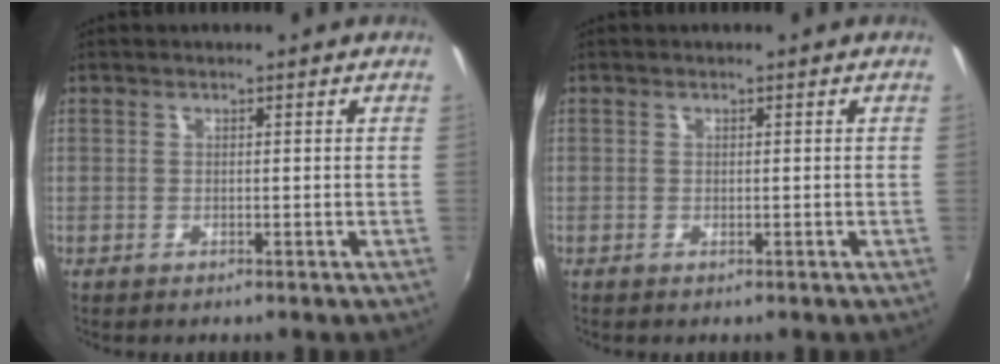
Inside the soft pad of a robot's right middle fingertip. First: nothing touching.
{"total": 0.0}